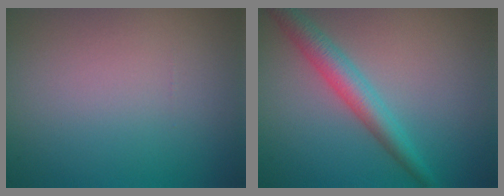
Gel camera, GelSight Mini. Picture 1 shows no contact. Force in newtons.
{"total": 3.5, "press": 3.5, "slide": 0.1}